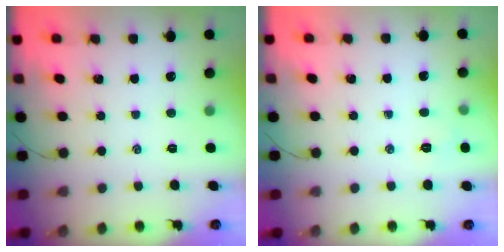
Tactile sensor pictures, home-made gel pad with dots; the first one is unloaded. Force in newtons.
{"total": 3.7, "press": 3.6, "slide": 0.9}